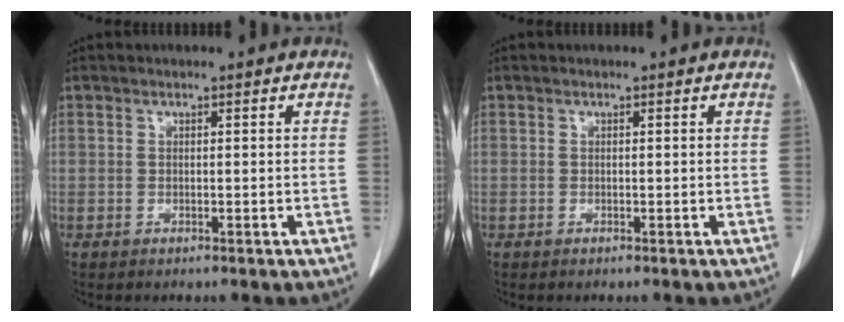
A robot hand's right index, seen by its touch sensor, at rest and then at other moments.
{"total": 0.0}